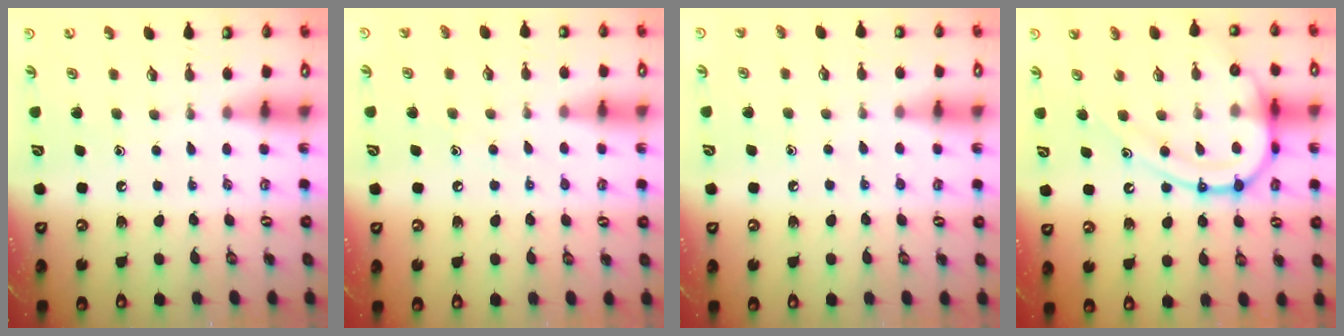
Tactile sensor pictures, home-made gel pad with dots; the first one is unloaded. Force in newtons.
{"total": 5.8, "press": 5.8, "slide": 0.7}
{"total": 4.3, "press": 4.2, "slide": 0.5}
{"total": 15.9, "press": 15.9, "slide": 1.1}